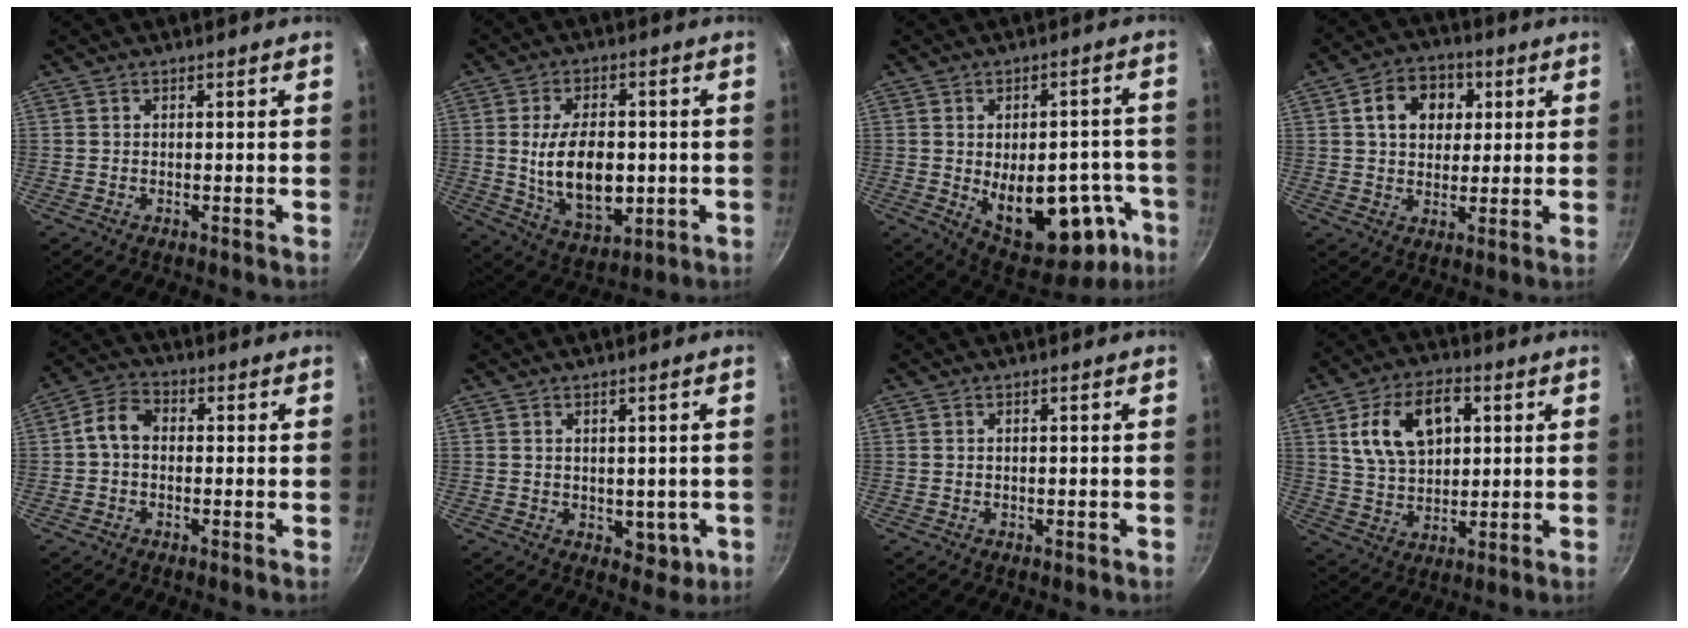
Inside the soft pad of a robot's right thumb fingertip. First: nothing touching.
{"total": 14.7, "force": [-0.7, 8.8, 11.8], "torque": [-0.176, -0.004, 0.002]}
{"total": 20.1, "force": [-6.3, 11.6, 15.2], "torque": [-0.156, 0.019, -0.063]}
{"total": 10.2, "force": [2.9, 7.8, 5.8], "torque": [-0.066, 0.006, 0.037]}
{"total": 5.6, "force": [0.0, 4.2, 3.8], "torque": [-0.064, 0.021, -0.016]}
{"total": 4.5, "force": [0.0, 3.2, 3.1], "torque": [-0.026, -0.005, 0.008]}
{"total": 0.0}
{"total": 14.3, "force": [4.1, 9.2, 10.2], "torque": [-0.150, -0.001, 0.073]}